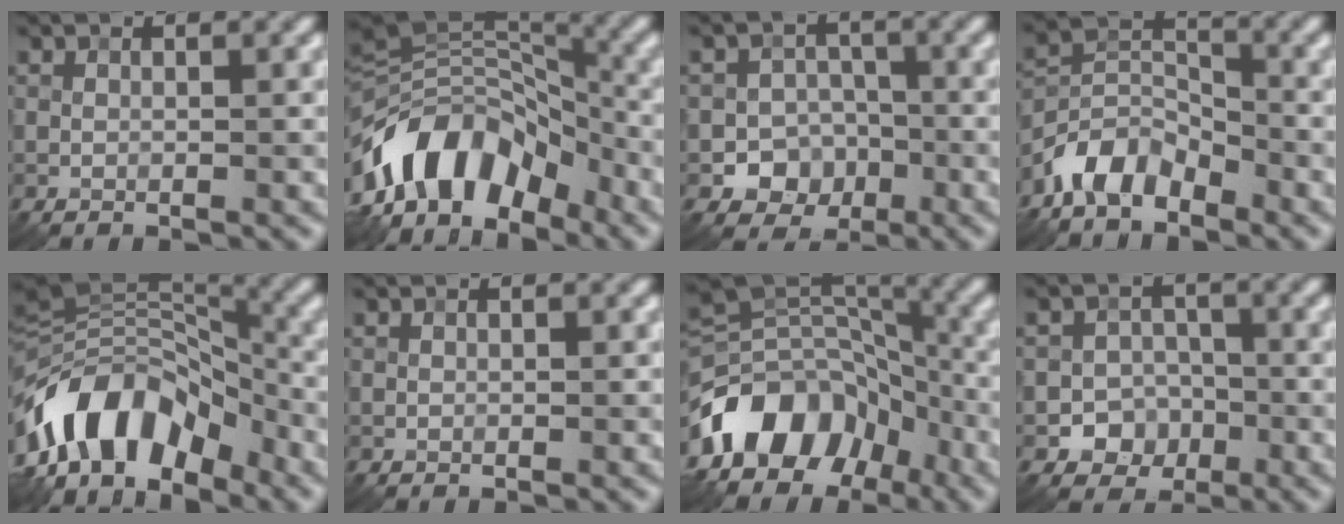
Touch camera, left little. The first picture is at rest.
{"total": 10.7, "force": [-6.0, 6.1, 6.4], "torque": [-0.100, 0.019, -0.121]}
{"total": 5.1, "force": [-2.1, 4.4, 1.4], "torque": [0.014, 0.001, -0.052]}
{"total": 4.9, "force": [-3.6, 2.5, 2.1], "torque": [-0.034, 0.009, -0.082]}
{"total": 10.6, "force": [-5.9, 5.9, 6.6], "torque": [-0.104, 0.016, -0.112]}
{"total": 0.0}
{"total": 11.2, "force": [-6.0, 7.6, 5.6], "torque": [-0.095, 0.015, -0.118]}
{"total": 4.3, "force": [-2.0, 3.7, 1.0], "torque": [0.022, 0.005, -0.044]}